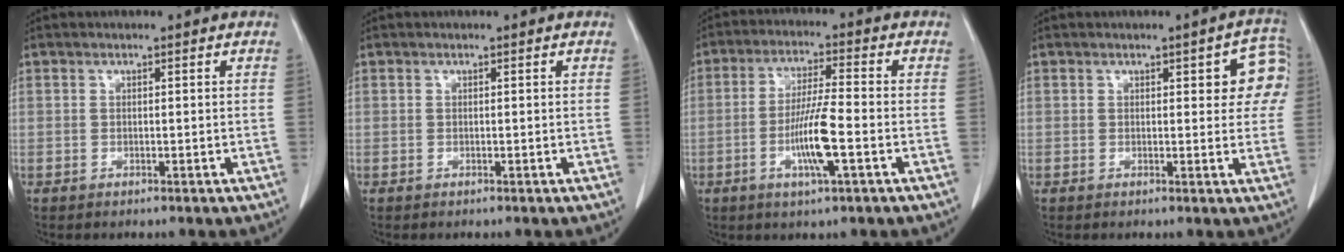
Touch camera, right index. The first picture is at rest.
{"total": 0.0}
{"total": 8.4, "force": [-2.5, 0.3, 8.0], "torque": [-0.153, -0.007, -0.051]}
{"total": 6.0, "force": [2.0, 2.3, 5.1], "torque": [-0.040, 0.013, 0.015]}